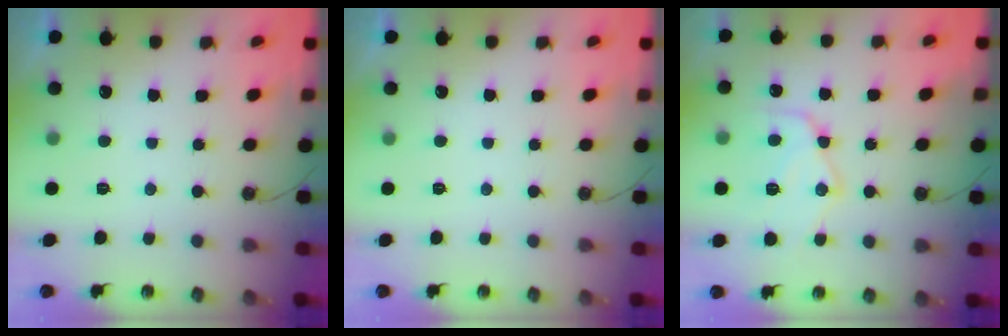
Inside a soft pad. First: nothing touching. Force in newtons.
{"total": 0.0}
{"total": 13.5, "press": 13.4, "slide": 1.2}